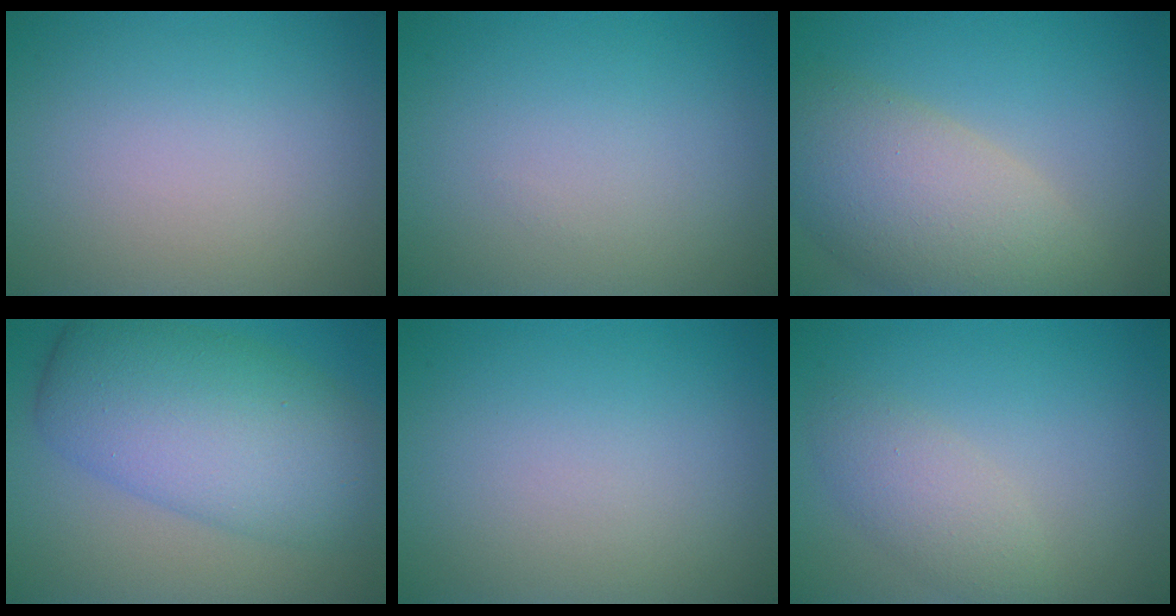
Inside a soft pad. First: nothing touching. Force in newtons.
{"total": 0.0}
{"total": 8.5, "press": 8.5, "slide": 0.7}
{"total": 9.6, "press": 9.6, "slide": 0.2}
{"total": 0.0}
{"total": 2.7, "press": 2.7, "slide": 0.1}